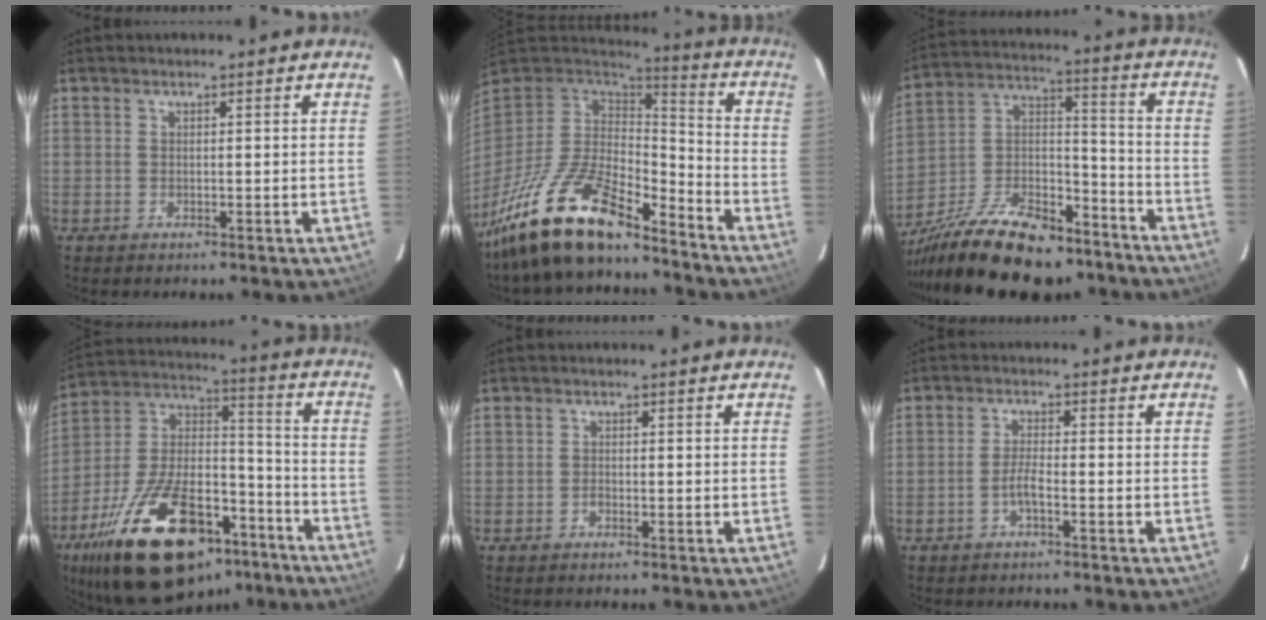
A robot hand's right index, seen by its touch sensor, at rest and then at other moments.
{"total": 20.6, "force": [-15.6, 6.2, 11.9], "torque": [-0.245, -0.032, -0.282]}
{"total": 24.0, "force": [-17.0, 10.9, 13.0], "torque": [-0.260, 0.018, -0.263]}
{"total": 29.8, "force": [-18.3, 14.1, 18.8], "torque": [-0.359, 0.011, -0.284]}
{"total": 0.8, "force": [-0.5, 0.5, 0.2], "torque": [-0.004, 0.003, -0.009]}
{"total": 2.5, "force": [-1.4, 0.2, 2.1], "torque": [-0.046, 0.004, -0.030]}